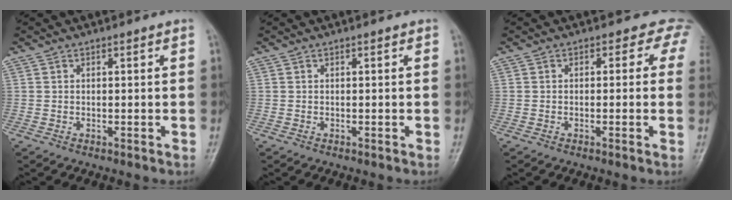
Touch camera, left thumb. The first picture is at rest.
{"total": 0.0}
{"total": 3.1, "force": [1.0, 2.5, 1.5], "torque": [0.015, 0.003, -0.014]}